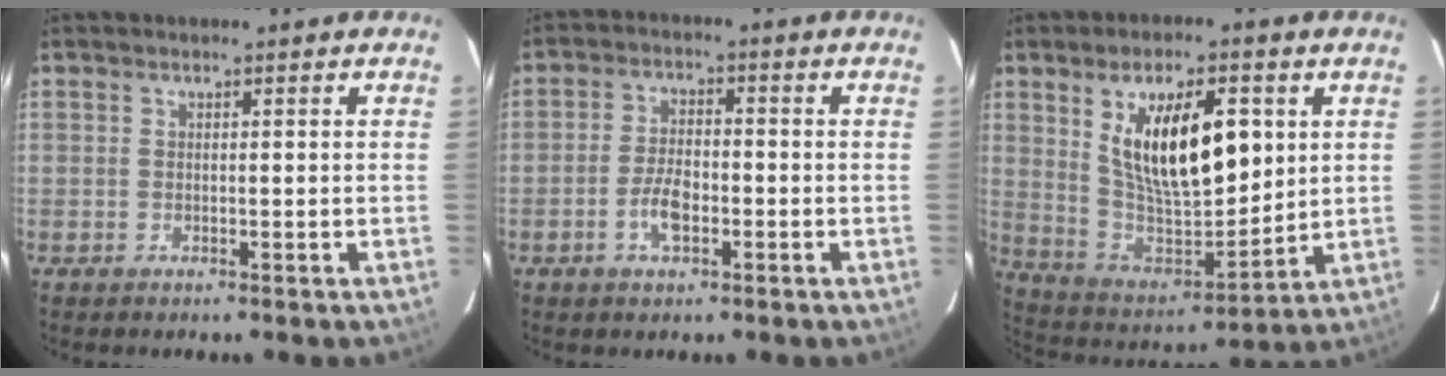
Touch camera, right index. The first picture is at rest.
{"total": 5.5, "force": [-2.2, 2.6, 4.3], "torque": [-0.090, 0.005, -0.040]}
{"total": 18.6, "force": [5.7, 8.0, 15.8], "torque": [-0.271, -0.005, 0.116]}